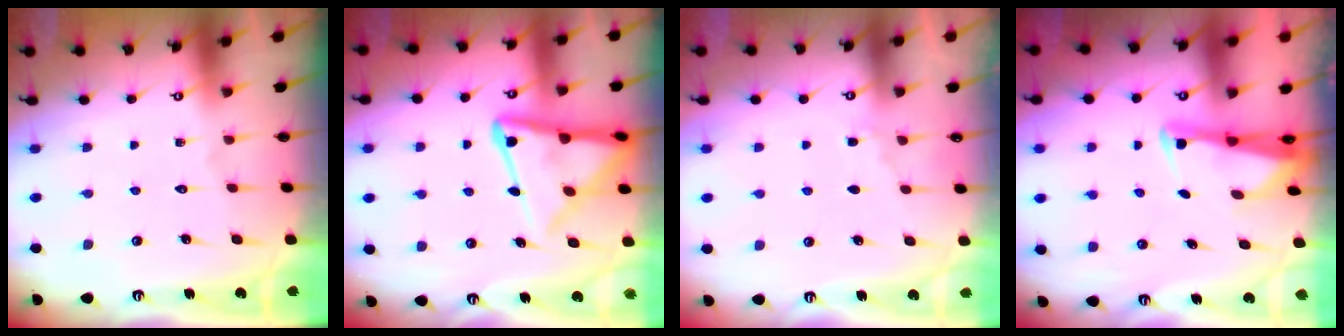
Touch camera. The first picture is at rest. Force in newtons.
{"total": 13.3, "press": 13.2, "slide": 1.4}
{"total": 4.0, "press": 4.0, "slide": 0.5}
{"total": 2.6, "press": 2.5, "slide": 0.6}